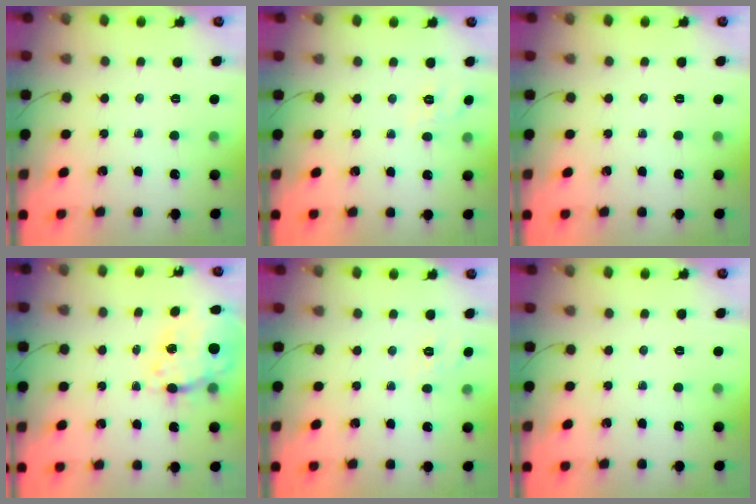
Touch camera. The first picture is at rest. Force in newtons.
{"total": 4.6, "press": 4.2, "slide": 1.7}
{"total": 0.0}
{"total": 9.9, "press": 9.1, "slide": 4.0}
{"total": 3.5, "press": 3.1, "slide": 1.7}
{"total": 0.0}